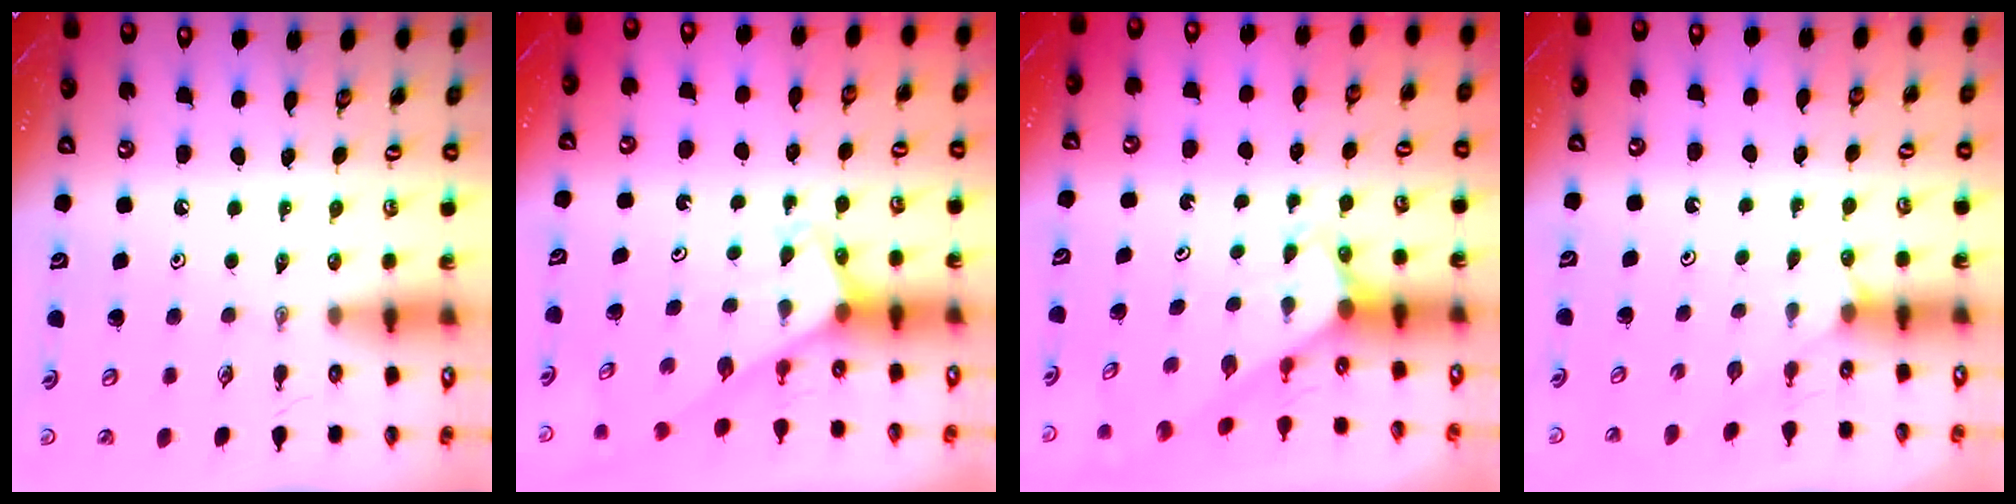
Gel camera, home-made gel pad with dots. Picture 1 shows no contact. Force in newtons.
{"total": 3.1, "press": 3.1, "slide": 0.2}
{"total": 2.7, "press": 2.7, "slide": 0.1}
{"total": 3.8, "press": 3.7, "slide": 0.3}